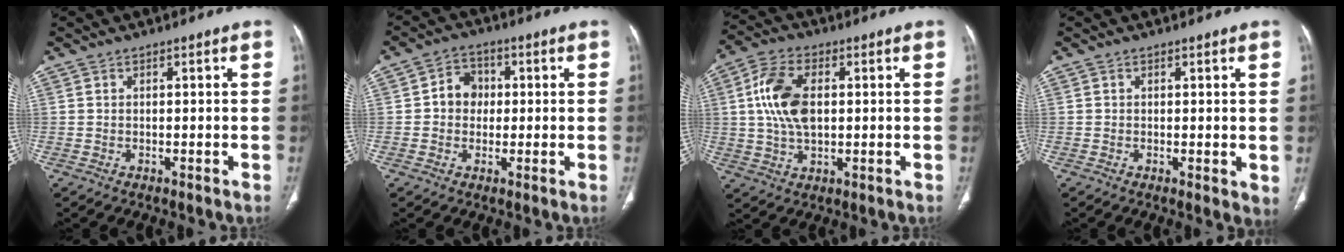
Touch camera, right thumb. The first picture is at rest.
{"total": 5.8, "force": [0.3, 5.0, 2.8], "torque": [-0.018, 0.013, -0.004]}
{"total": 11.2, "force": [1.5, 6.4, 9.1], "torque": [-0.184, 0.007, 0.028]}
{"total": 2.4, "force": [0.2, 0.8, 2.2], "torque": [-0.034, -0.010, 0.000]}